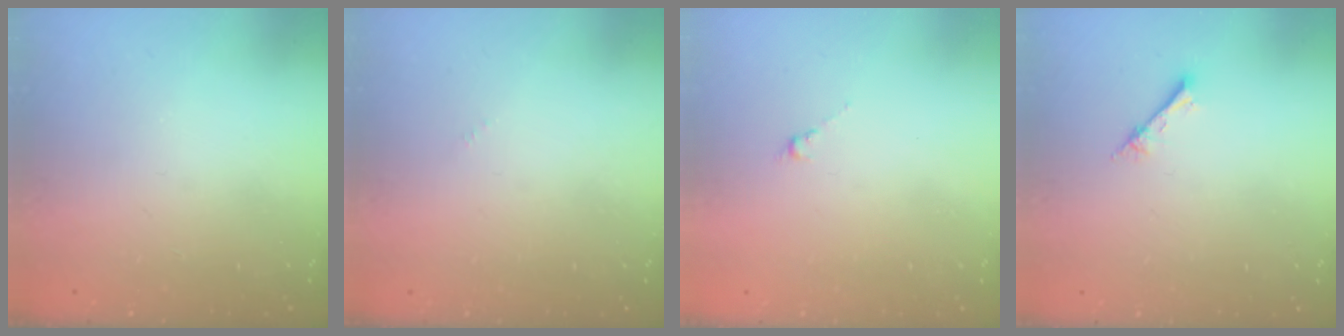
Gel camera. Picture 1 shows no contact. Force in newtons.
{"total": 0.0}
{"total": 0.5, "press": 0.3, "slide": 0.4}
{"total": 2.4, "press": 2.4, "slide": 0.3}